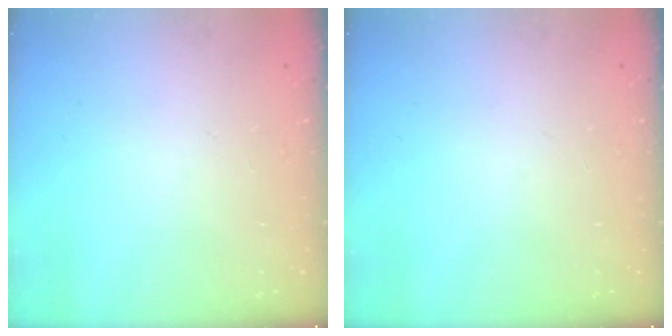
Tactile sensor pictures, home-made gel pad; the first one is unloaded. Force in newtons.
{"total": 0.0}